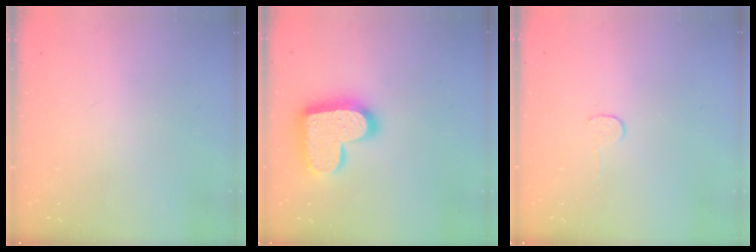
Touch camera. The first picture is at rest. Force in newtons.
{"total": 19.0, "press": 19.0, "slide": 1.1}
{"total": 3.0, "press": 3.0, "slide": 0.3}